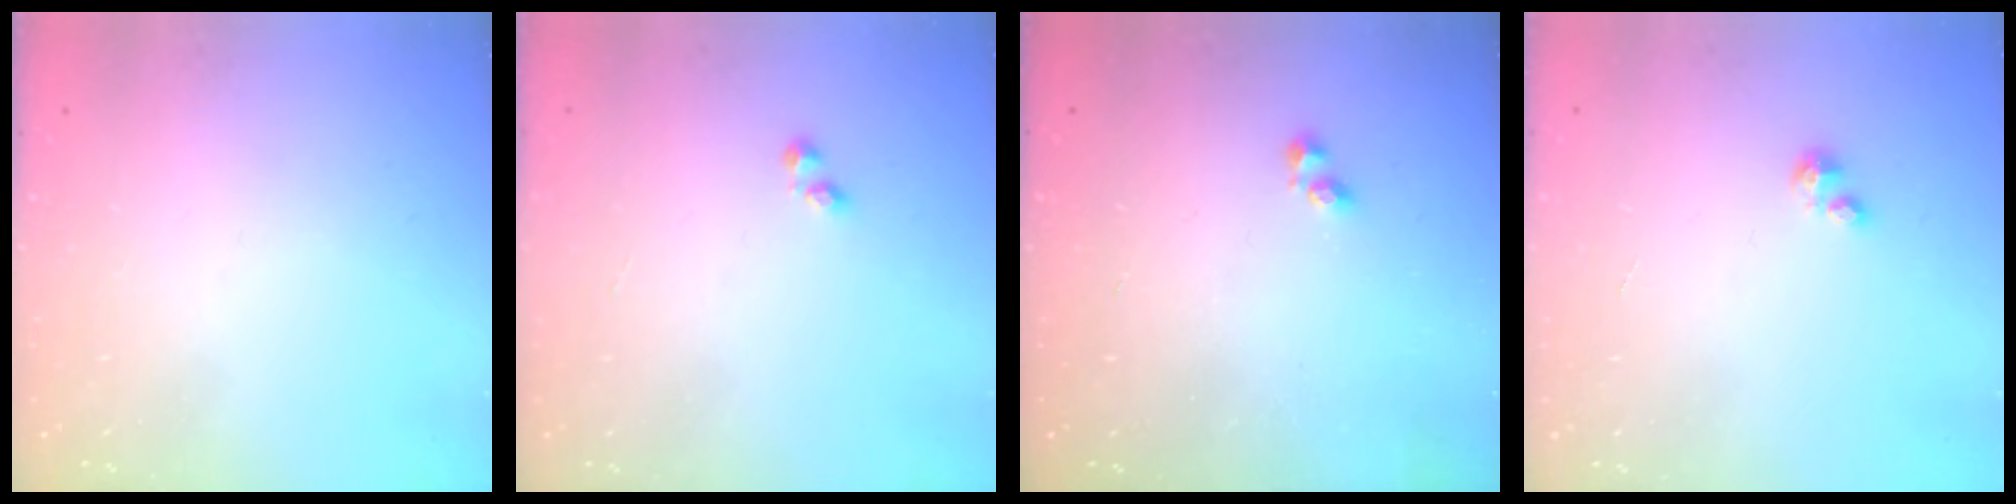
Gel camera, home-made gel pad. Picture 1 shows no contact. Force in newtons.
{"total": 1.6, "press": 1.5, "slide": 0.4}
{"total": 0.9, "press": 0.4, "slide": 0.8}
{"total": 1.7, "press": 1.7, "slide": 0.4}